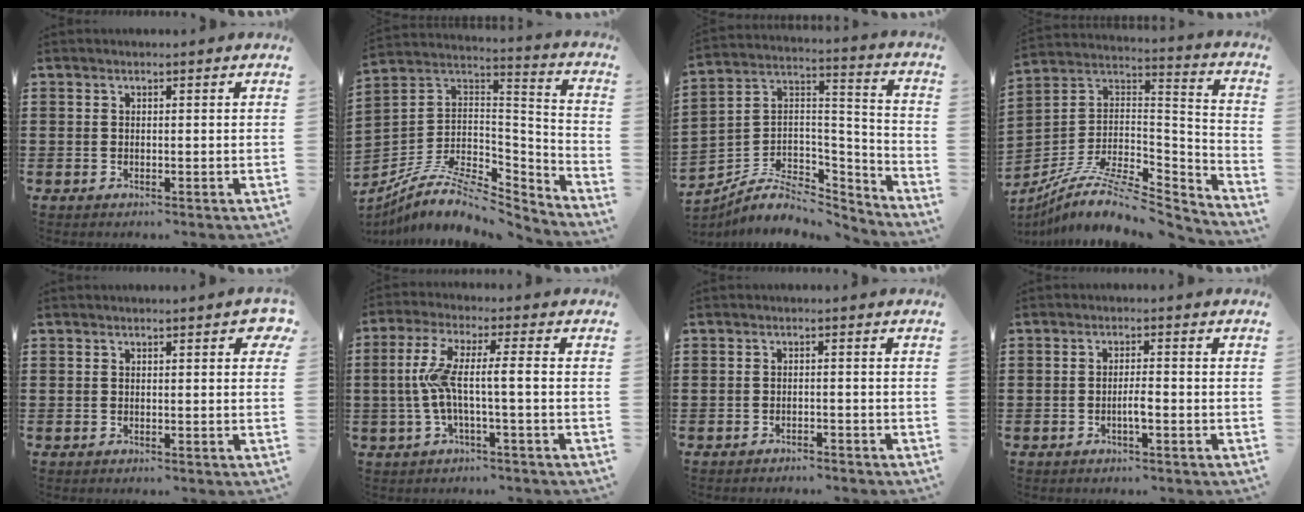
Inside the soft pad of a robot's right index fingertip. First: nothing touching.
{"total": 8.8, "force": [-6.7, 3.3, 4.7], "torque": [-0.096, 0.002, -0.130]}
{"total": 7.0, "force": [-4.9, 4.1, 2.8], "torque": [-0.068, 0.000, -0.094]}
{"total": 10.7, "force": [-8.2, 3.2, 6.1], "torque": [-0.117, 0.008, -0.160]}
{"total": 0.8, "force": [0.2, 0.4, 0.7], "torque": [0.001, -0.001, -0.001]}
{"total": 7.2, "force": [-1.1, 0.3, 7.1], "torque": [-0.156, -0.012, -0.034]}
{"total": 1.4, "force": [-1.4, 0.0, 0.2], "torque": [-0.008, -0.001, -0.029]}
{"total": 2.4, "force": [-0.9, 0.2, 2.2], "torque": [-0.041, 0.000, -0.017]}